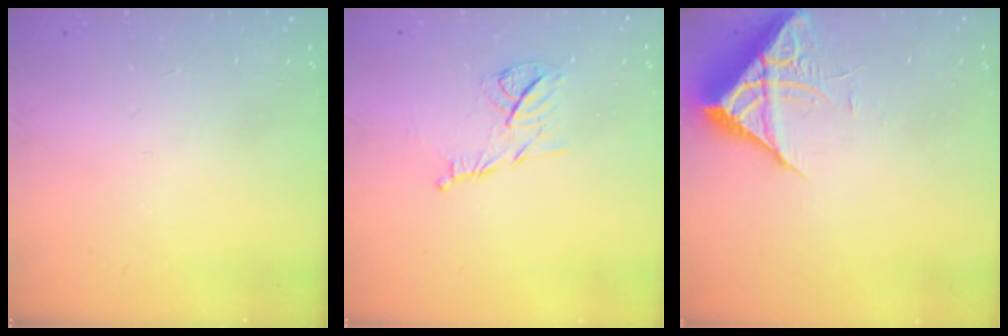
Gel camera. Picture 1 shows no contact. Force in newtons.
{"total": 8.6, "press": 8.6, "slide": 0.7}
{"total": 7.3, "press": 7.2, "slide": 0.3}